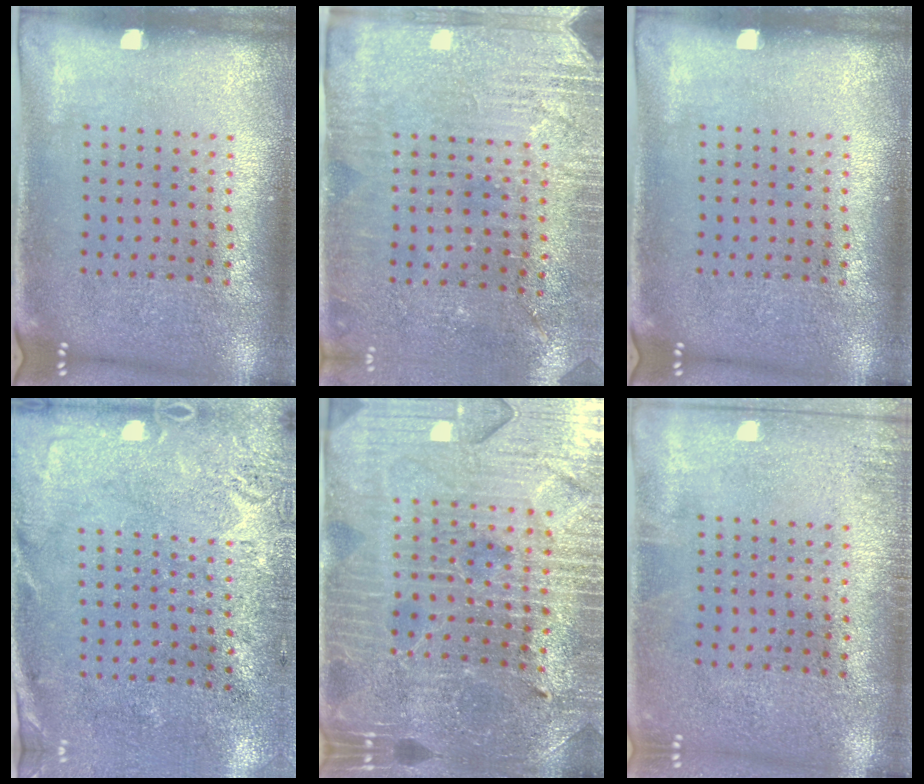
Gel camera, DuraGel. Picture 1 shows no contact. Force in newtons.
{"total": 2.8, "press": 2.7, "slide": 0.7}
{"total": 0.0}
{"total": 2.6, "press": 2.1, "slide": 1.6}
{"total": 4.3, "press": 4.2, "slide": 1.0}
{"total": 0.9, "press": 0.9, "slide": 0.2}